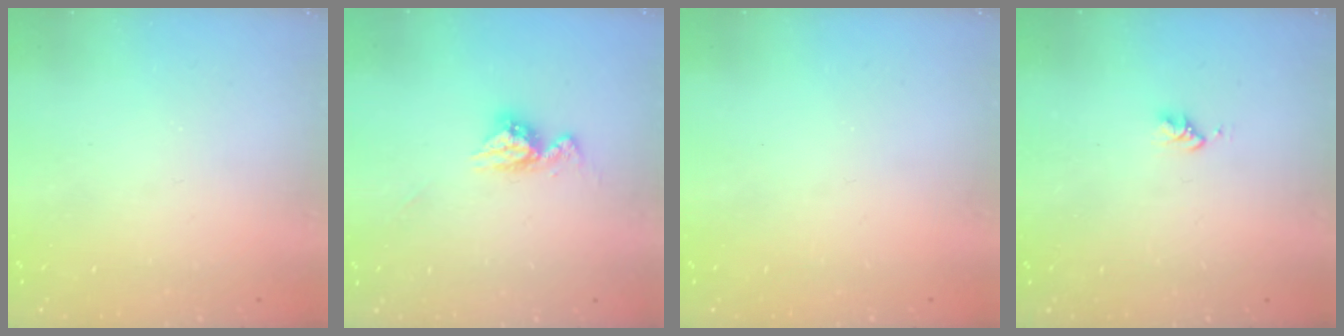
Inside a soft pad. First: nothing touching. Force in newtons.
{"total": 8.7, "press": 8.6, "slide": 0.7}
{"total": 0.0}
{"total": 2.6, "press": 2.6, "slide": 0.4}